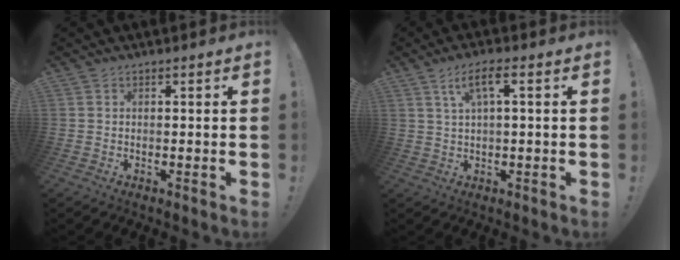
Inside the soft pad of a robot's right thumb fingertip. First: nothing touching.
{"total": 6.1, "force": [2.0, 1.3, 5.6], "torque": [-0.102, 0.002, 0.031]}